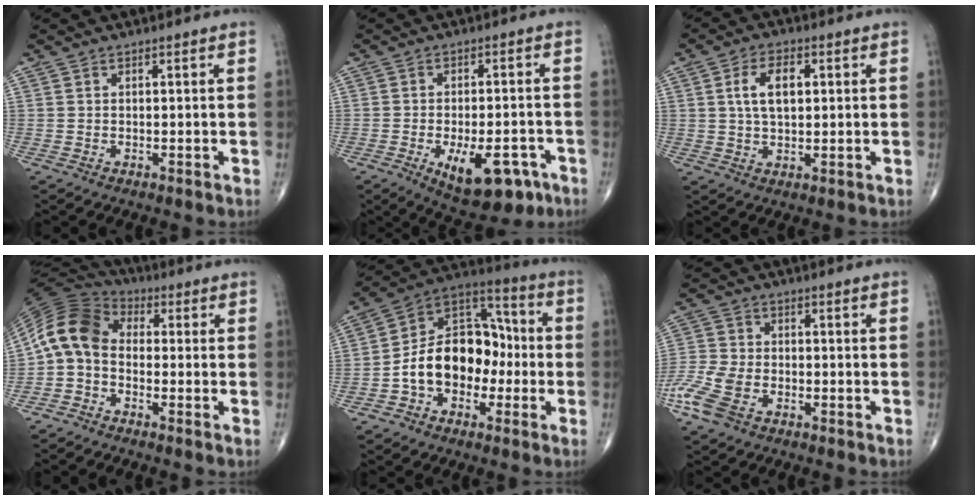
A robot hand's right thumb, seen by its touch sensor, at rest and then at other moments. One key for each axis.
{"total": 12.5, "fx": -5.5, "fy": 5.9, "fz": 9.6, "tx": -0.123, "ty": 0.016, "tz": -0.067}
{"total": 7.1, "fx": 1.5, "fy": 3.9, "fz": 5.8, "tx": -0.099, "ty": 0.004, "tz": 0.027}
{"total": 9.9, "fx": -0.9, "fy": 7.0, "fz": 6.9, "tx": -0.128, "ty": 0.038, "tz": -0.041}
{"total": 16.9, "fx": -3.1, "fy": 11.8, "fz": 11.7, "tx": -0.159, "ty": 0.051, "tz": -0.060}
{"total": 8.9, "fx": -4.3, "fy": 5.2, "fz": 5.8, "tx": -0.147, "ty": 0.004, "tz": -0.089}